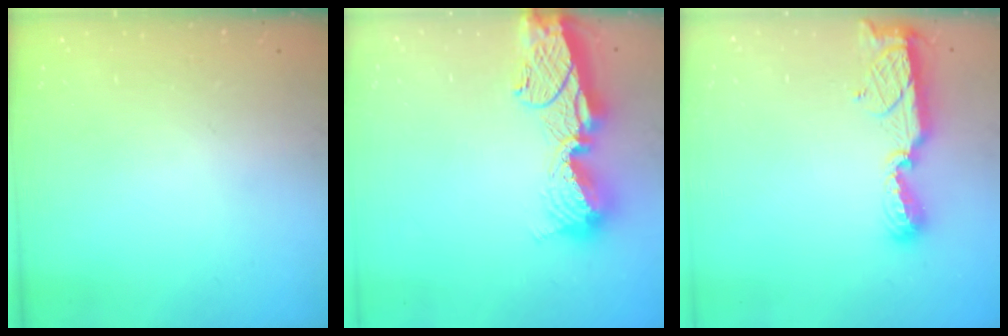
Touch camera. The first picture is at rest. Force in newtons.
{"total": 15.5, "press": 15.4, "slide": 1.4}
{"total": 8.4, "press": 8.4, "slide": 0.5}